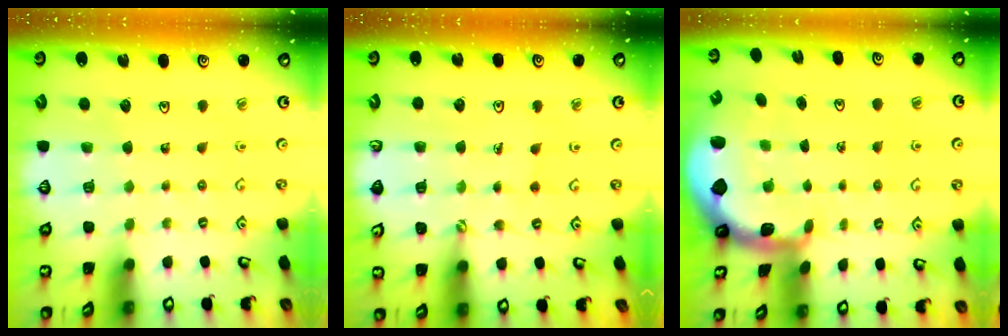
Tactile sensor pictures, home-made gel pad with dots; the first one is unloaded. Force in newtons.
{"total": 1.2, "press": 1.2, "slide": 0.2}
{"total": 1.7, "press": 1.7, "slide": 0.3}